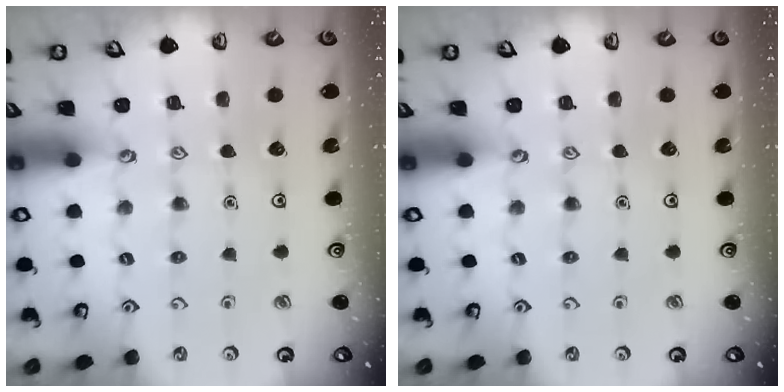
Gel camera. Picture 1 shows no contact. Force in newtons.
{"total": 0.0}